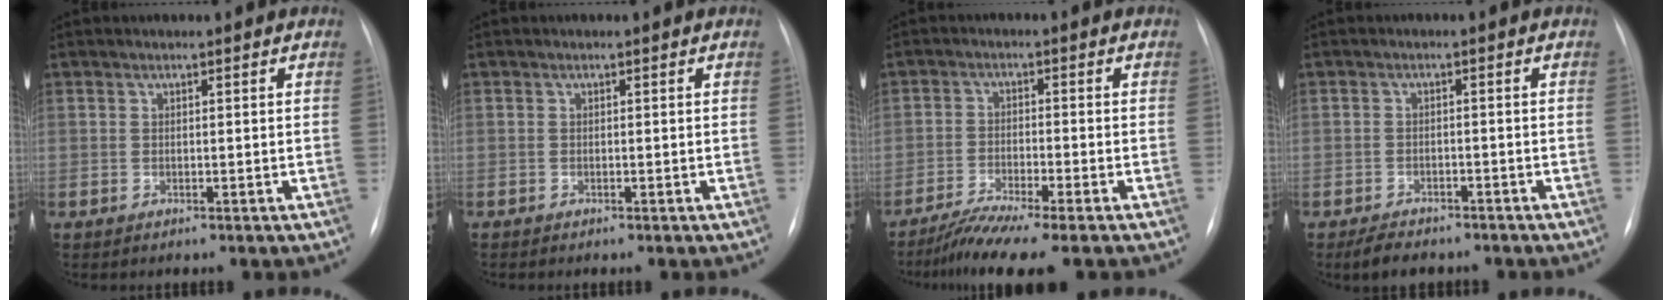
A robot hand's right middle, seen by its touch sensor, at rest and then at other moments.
{"total": 0.0}
{"total": 6.9, "force": [-5.6, -0.7, 3.9], "torque": [-0.070, -0.025, -0.099]}
{"total": 4.8, "force": [-4.0, 1.9, 1.9], "torque": [-0.033, -0.006, -0.057]}